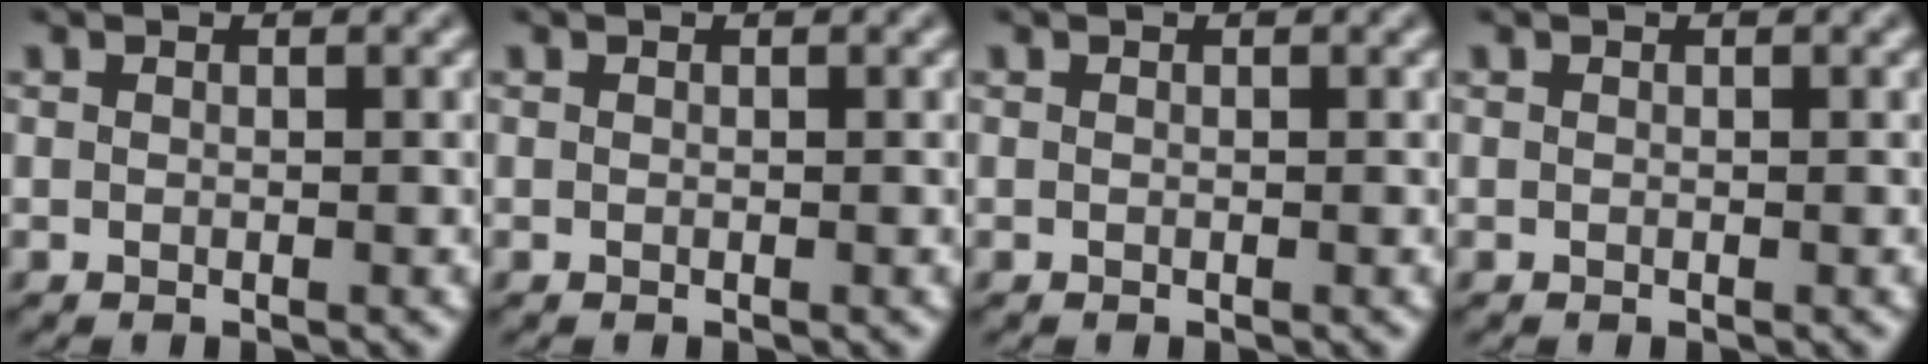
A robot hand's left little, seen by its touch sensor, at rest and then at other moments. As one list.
[{"total": 0.0}, {"total": 0.0}, {"total": 0.0}]